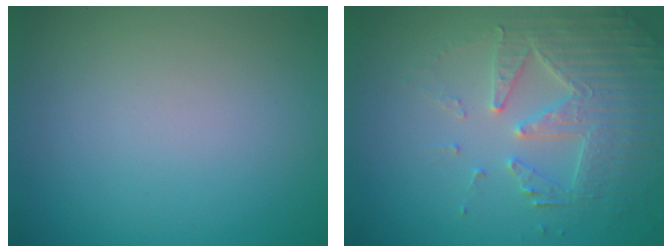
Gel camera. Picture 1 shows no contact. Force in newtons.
{"total": 4.8, "press": 4.1, "slide": 2.5}